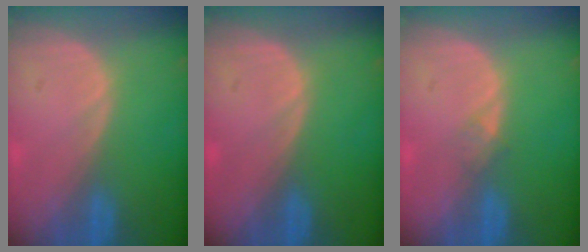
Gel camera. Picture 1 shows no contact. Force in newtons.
{"total": 0.0}
{"total": 1.1, "press": 1.0, "slide": 0.1}